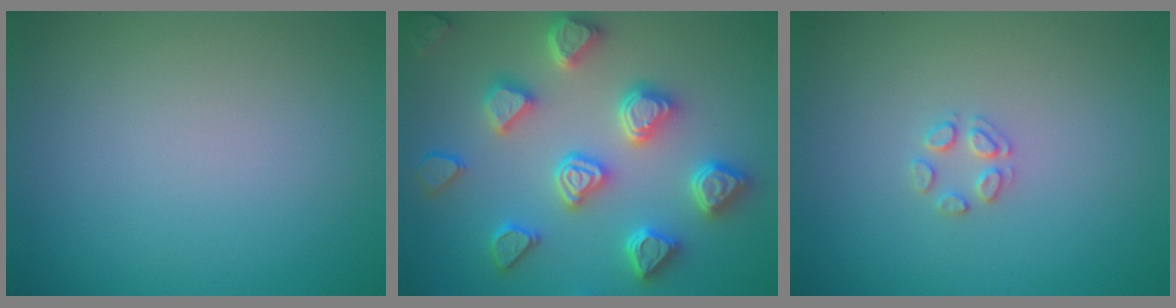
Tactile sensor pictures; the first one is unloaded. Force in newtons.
{"total": 6.0, "press": 5.8, "slide": 1.8}
{"total": 1.5, "press": 1.5, "slide": 0.1}